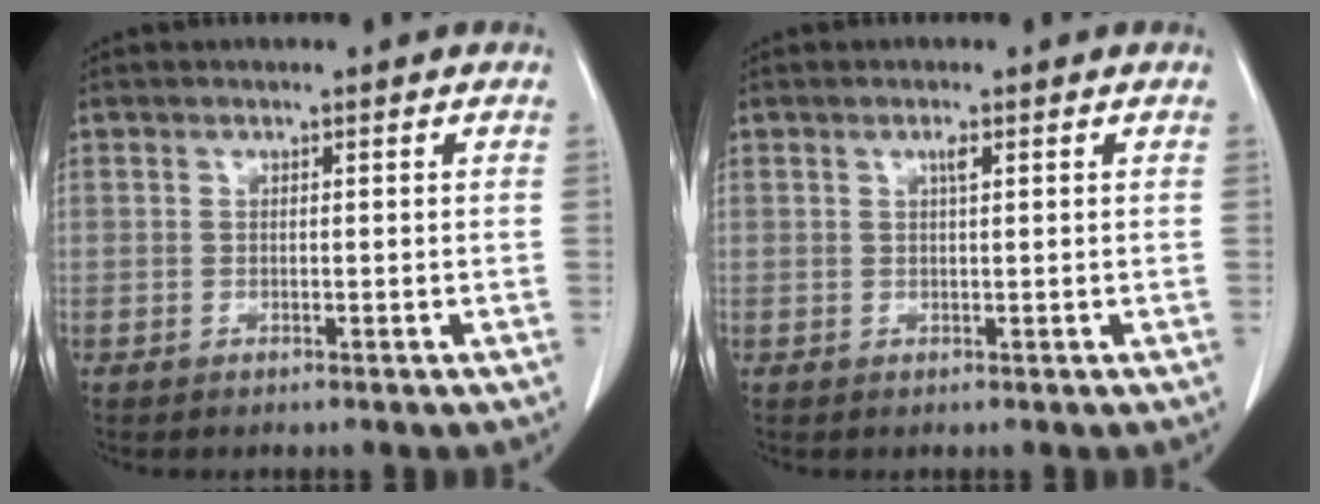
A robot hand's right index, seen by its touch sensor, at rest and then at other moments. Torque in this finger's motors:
{"motor_torque": [0.00, 0.05, -0.03, 0.01]}